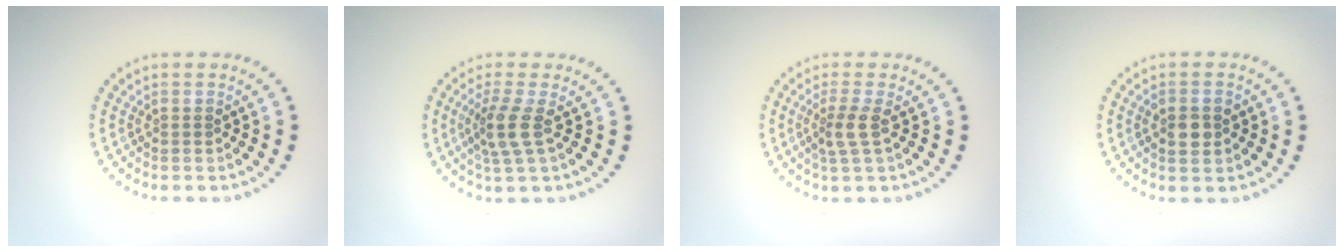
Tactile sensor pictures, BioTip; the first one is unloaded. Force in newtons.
{"total": 2.7, "press": 2.0, "slide": 1.8}
{"total": 2.0, "press": 1.6, "slide": 1.3}
{"total": 2.6, "press": 2.5, "slide": 0.3}